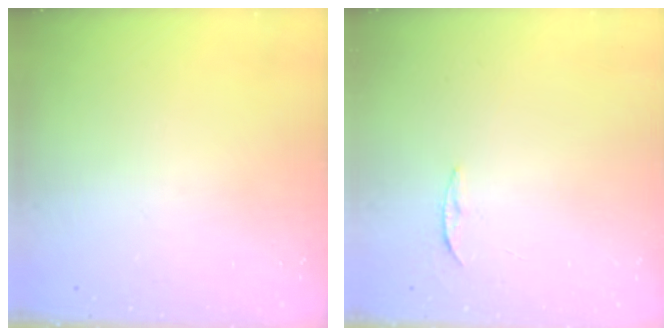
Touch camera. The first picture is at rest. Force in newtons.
{"total": 3.4, "press": 3.4, "slide": 0.4}